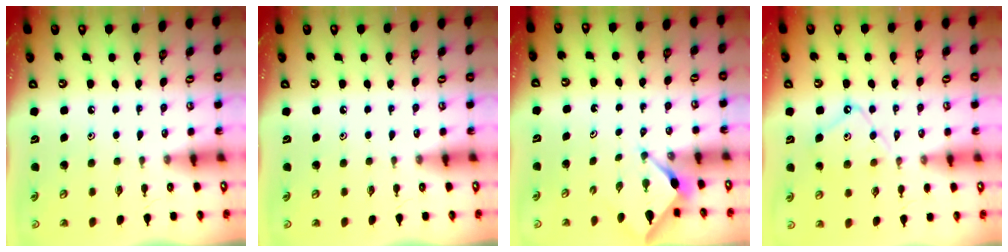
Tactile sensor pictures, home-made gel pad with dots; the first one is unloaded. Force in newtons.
{"total": 0.0}
{"total": 3.0, "press": 2.9, "slide": 0.3}
{"total": 10.5, "press": 10.4, "slide": 1.0}